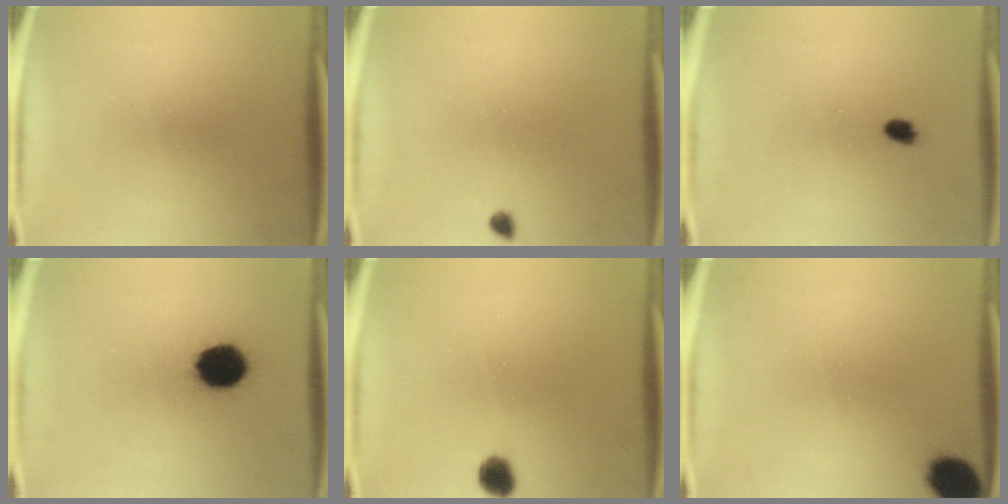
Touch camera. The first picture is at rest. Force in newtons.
{"total": 1.2}
{"total": 2.7}
{"total": 11.4}
{"total": 3.7}
{"total": 7.6}